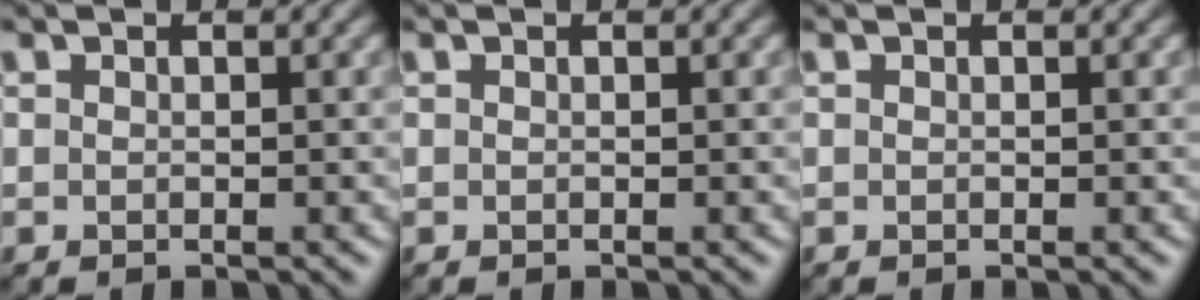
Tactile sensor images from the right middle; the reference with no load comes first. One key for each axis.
{"total": 0.0}
{"total": 0.0}